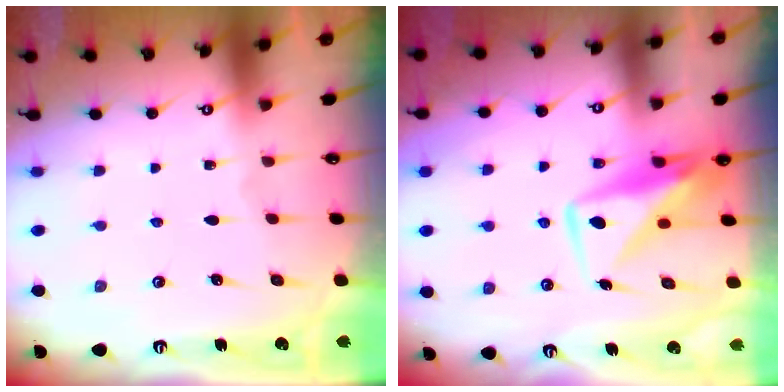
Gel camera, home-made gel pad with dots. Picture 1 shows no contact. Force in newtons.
{"total": 10.6, "press": 10.5, "slide": 0.8}